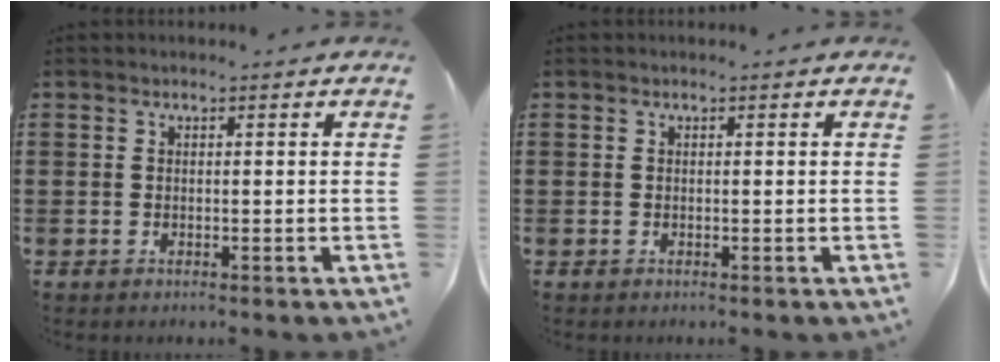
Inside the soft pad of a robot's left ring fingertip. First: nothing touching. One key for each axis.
{"total": 0.0}